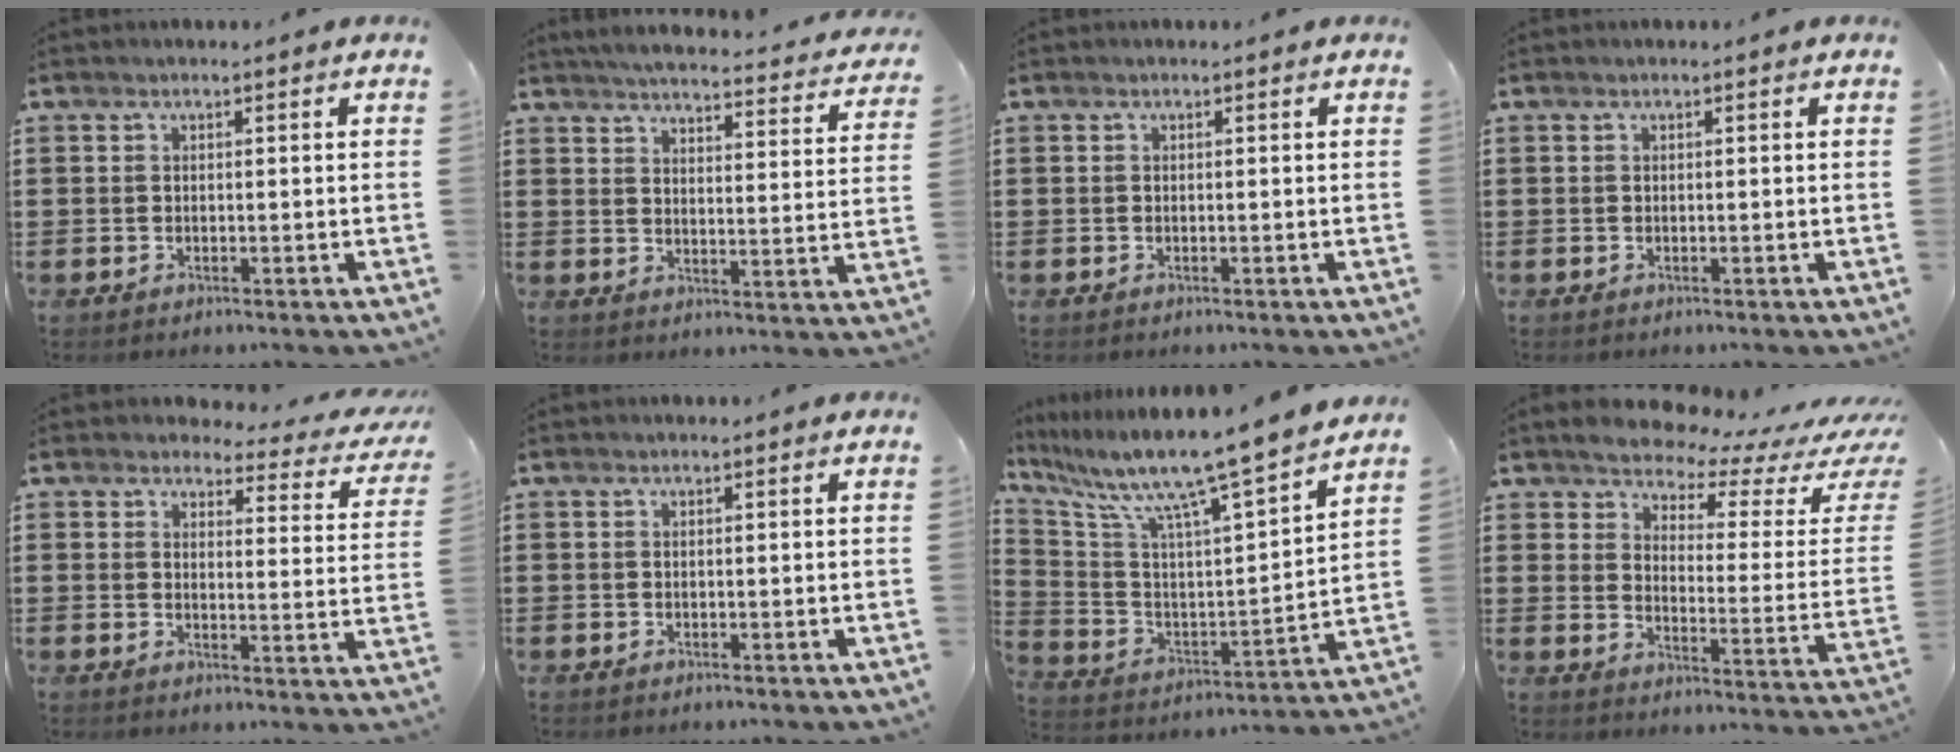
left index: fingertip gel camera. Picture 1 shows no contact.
{"total": 4.2, "force": [4.0, -0.3, 1.3], "torque": [-0.046, -0.032, 0.064]}
{"total": 0.0}
{"total": 0.0}
{"total": 3.7, "force": [3.3, 1.1, 1.3], "torque": [-0.037, -0.017, 0.055]}
{"total": 0.0}
{"total": 11.3, "force": [9.6, -0.4, 6.0], "torque": [-0.144, -0.078, 0.150]}
{"total": 4.7, "force": [4.6, 0.3, 0.8], "torque": [-0.038, -0.044, 0.074]}